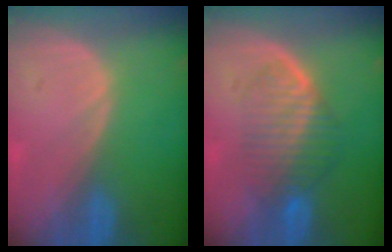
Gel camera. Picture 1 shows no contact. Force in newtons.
{"total": 6.7, "press": 6.4, "slide": 1.8}